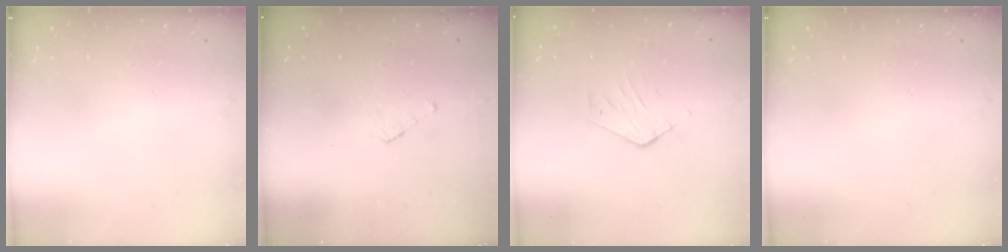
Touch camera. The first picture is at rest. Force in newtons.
{"total": 4.3, "press": 4.3, "slide": 0.3}
{"total": 3.3, "press": 3.3, "slide": 0.2}
{"total": 0.0}